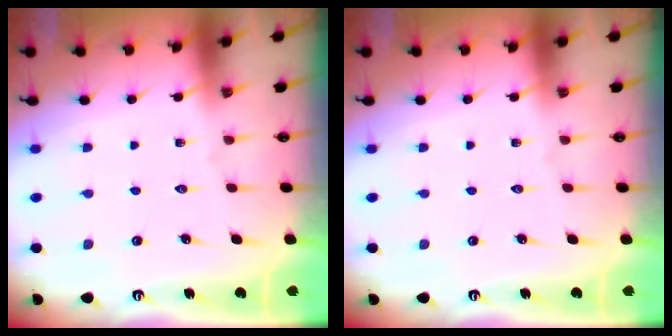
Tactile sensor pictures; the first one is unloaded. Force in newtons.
{"total": 0.0}